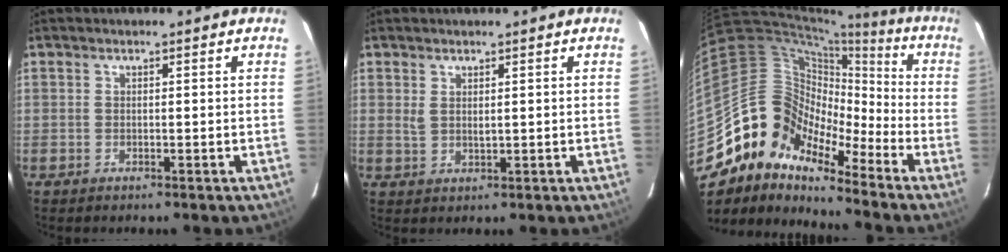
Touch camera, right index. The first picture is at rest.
{"total": 2.2, "force": [1.2, 0.8, 1.6], "torque": [-0.031, -0.003, 0.025]}
{"total": 12.5, "force": [-9.4, 7.4, 3.5], "torque": [-0.059, 0.032, -0.206]}